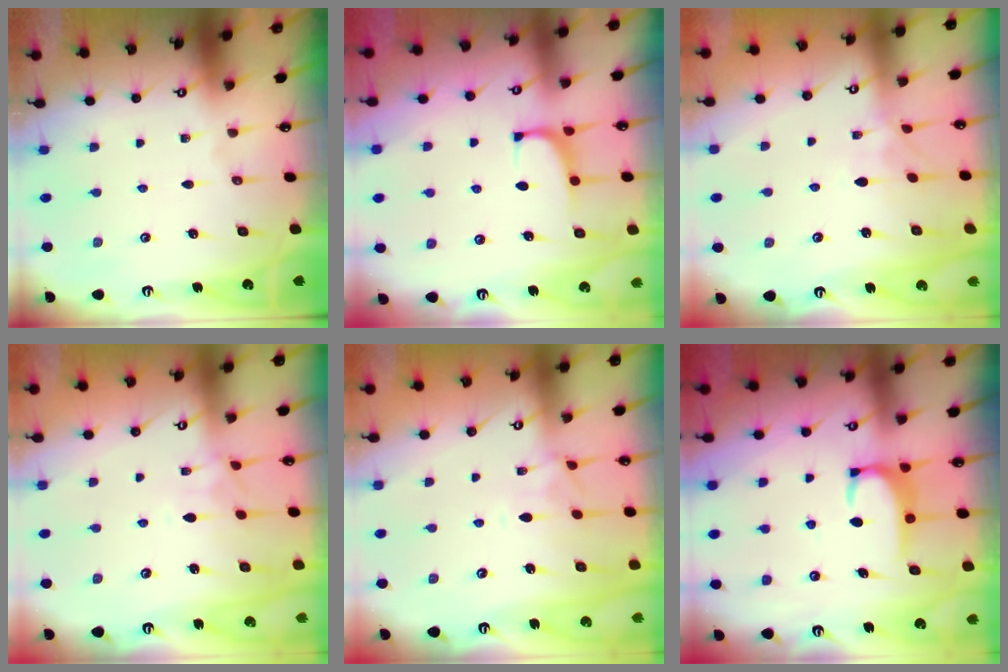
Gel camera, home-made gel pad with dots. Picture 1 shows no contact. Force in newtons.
{"total": 1.4, "press": 1.3, "slide": 0.7}
{"total": 4.0, "press": 3.9, "slide": 0.5}
{"total": 1.2, "press": 0.9, "slide": 0.8}
{"total": 0.8, "press": 0.1, "slide": 0.7}
{"total": 3.0, "press": 2.9, "slide": 0.6}